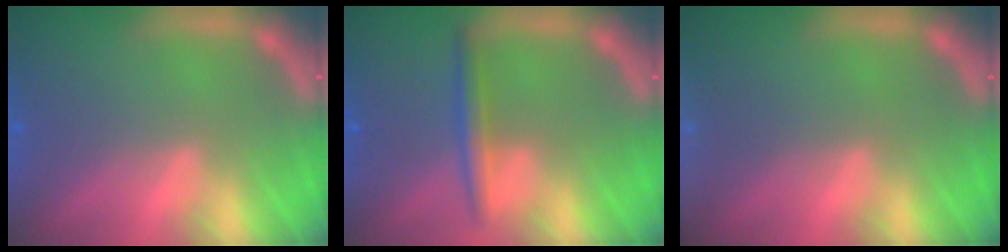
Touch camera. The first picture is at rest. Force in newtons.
{"total": 2.5}
{"total": 3.9}